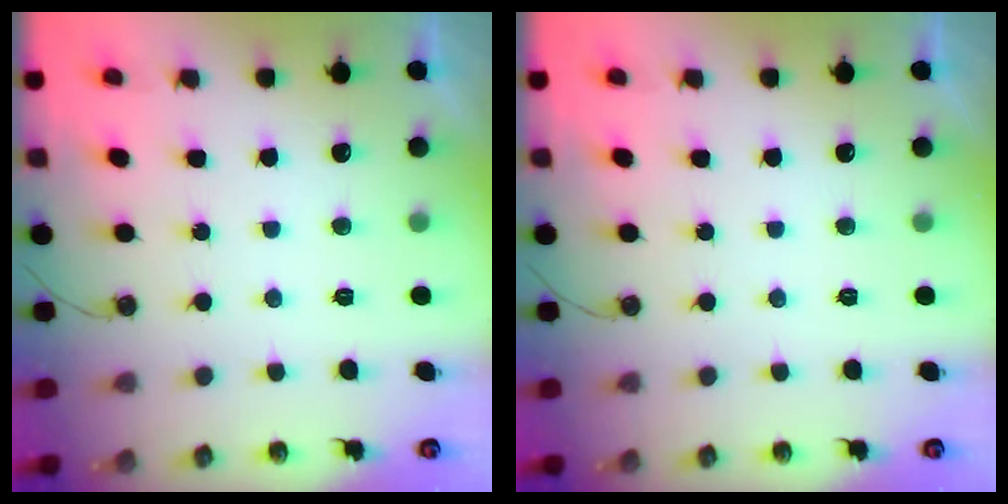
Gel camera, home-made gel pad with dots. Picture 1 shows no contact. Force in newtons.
{"total": 0.0}